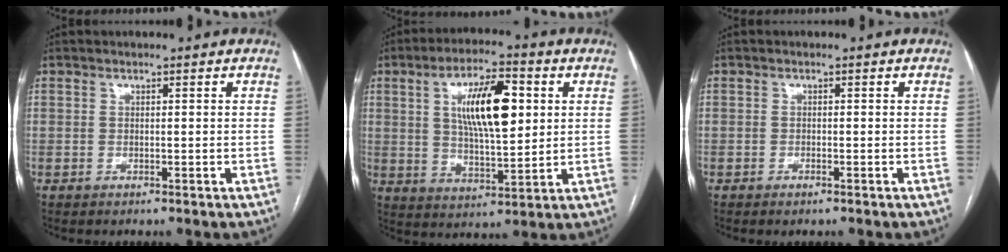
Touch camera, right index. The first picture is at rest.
{"total": 11.5, "force": [3.1, 1.2, 11.1], "torque": [-0.205, 0.000, 0.056]}
{"total": 0.7, "force": [-0.5, 0.1, 0.5], "torque": [-0.012, -0.001, -0.005]}